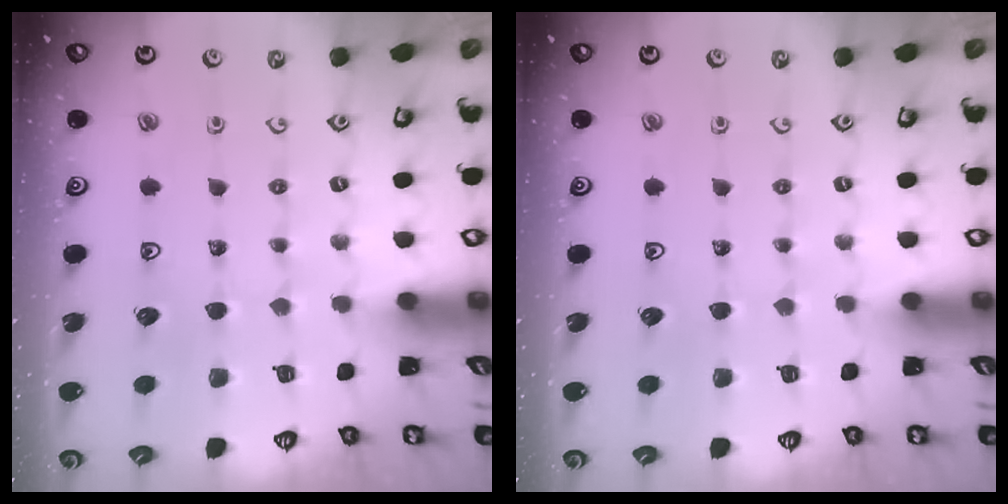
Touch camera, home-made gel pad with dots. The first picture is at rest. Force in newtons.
{"total": 0.0}